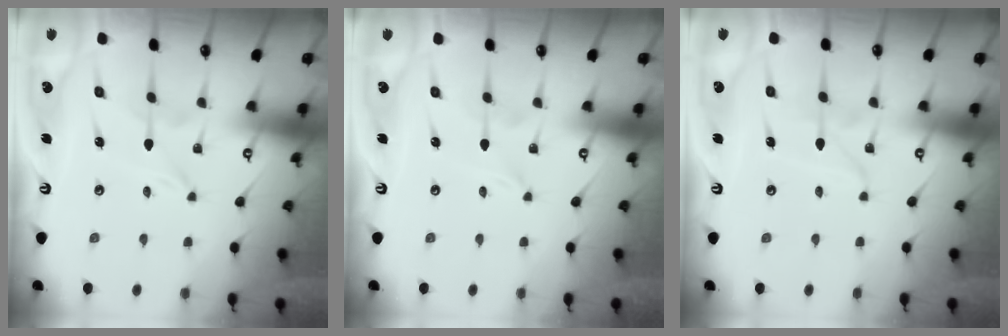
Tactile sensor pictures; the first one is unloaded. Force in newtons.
{"total": 0.0}
{"total": 2.6, "press": 2.5, "slide": 0.4}